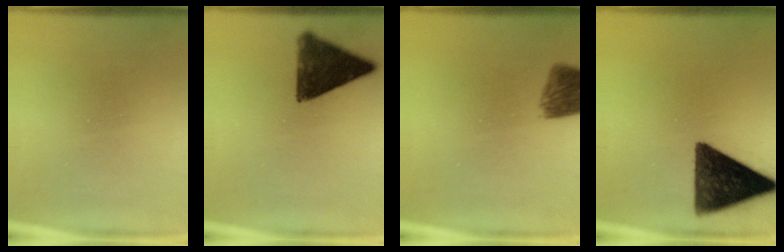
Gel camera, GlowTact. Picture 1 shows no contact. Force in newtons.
{"total": 11.1}
{"total": 6.5}
{"total": 14.2}